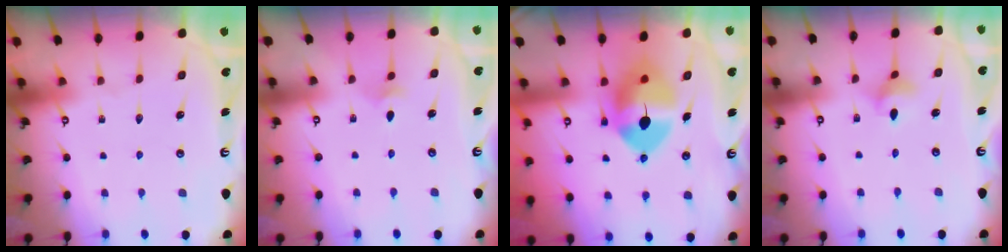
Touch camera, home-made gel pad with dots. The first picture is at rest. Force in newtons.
{"total": 3.0, "press": 2.9, "slide": 0.8}
{"total": 12.6, "press": 12.4, "slide": 2.3}
{"total": 3.1, "press": 3.1, "slide": 0.4}